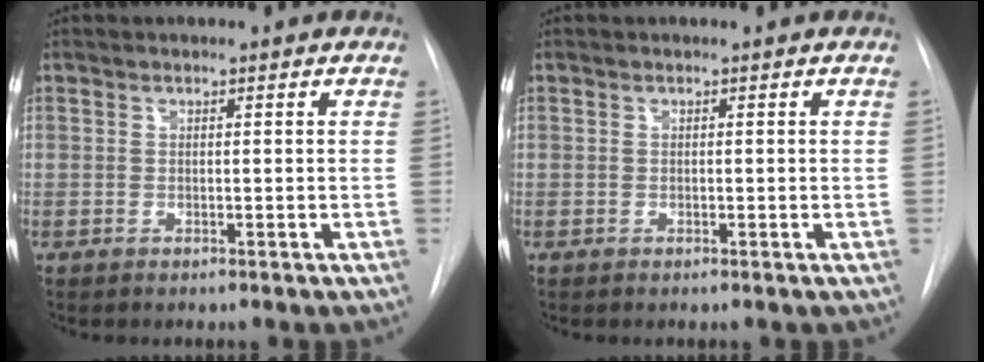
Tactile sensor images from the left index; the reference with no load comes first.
{"total": 0.0}